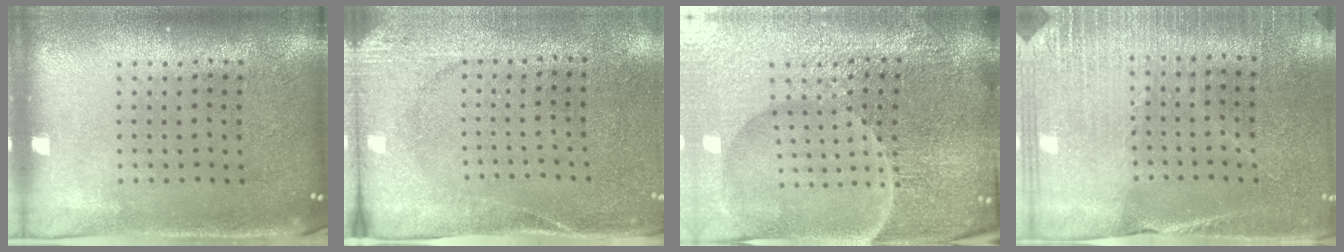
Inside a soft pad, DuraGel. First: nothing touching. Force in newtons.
{"total": 2.6, "press": 2.1, "slide": 1.6}
{"total": 5.4, "press": 5.1, "slide": 1.7}
{"total": 2.7, "press": 2.6, "slide": 0.3}